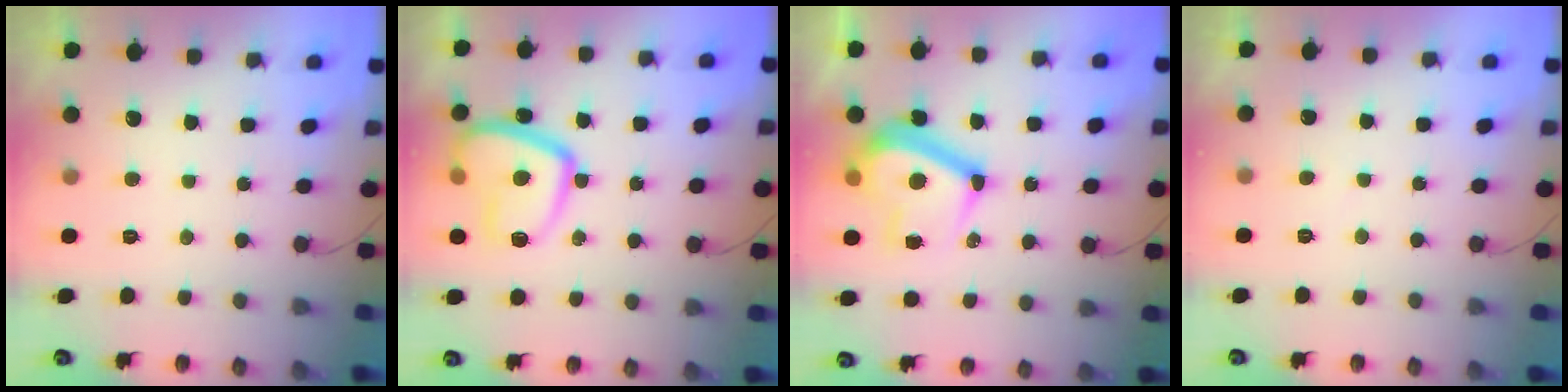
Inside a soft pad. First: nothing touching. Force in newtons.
{"total": 16.7, "press": 16.6, "slide": 2.0}
{"total": 14.2, "press": 14.0, "slide": 2.4}
{"total": 0.8, "press": 0.7, "slide": 0.3}